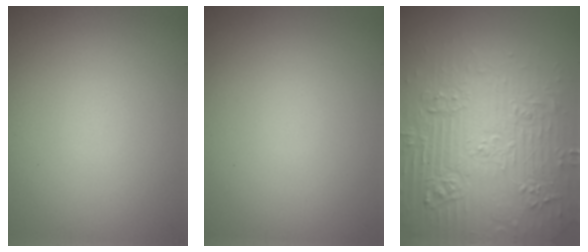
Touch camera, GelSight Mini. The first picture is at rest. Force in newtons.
{"total": 0.0}
{"total": 7.9, "press": 7.6, "slide": 2.0}